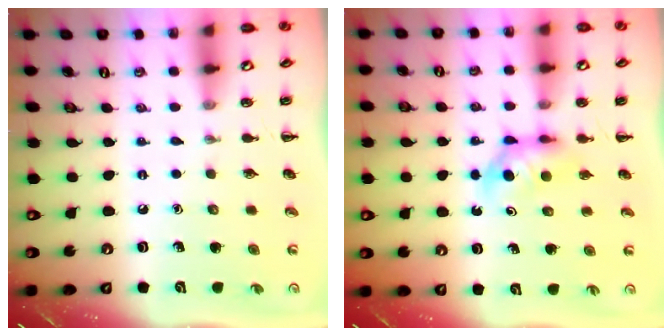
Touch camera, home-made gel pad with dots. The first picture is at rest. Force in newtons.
{"total": 4.1, "press": 4.0, "slide": 0.9}